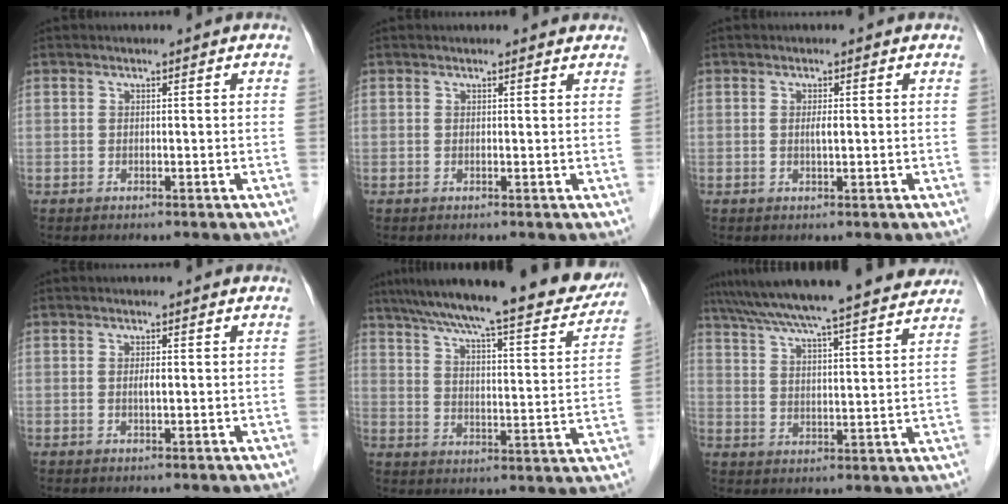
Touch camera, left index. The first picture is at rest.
{"total": 2.7, "force": [2.5, 0.7, 0.6], "torque": [-0.011, 0.008, 0.019]}
{"total": 1.2, "force": [0.0, 0.2, 1.2], "torque": [-0.025, -0.003, -0.001]}
{"total": 0.9, "force": [0.0, 0.1, 0.9], "torque": [-0.021, -0.004, -0.001]}
{"total": 24.5, "force": [21.0, 3.4, 12.0], "torque": [-0.190, -0.018, 0.278]}
{"total": 24.0, "force": [21.5, 1.2, 10.5], "torque": [-0.178, 0.005, 0.296]}